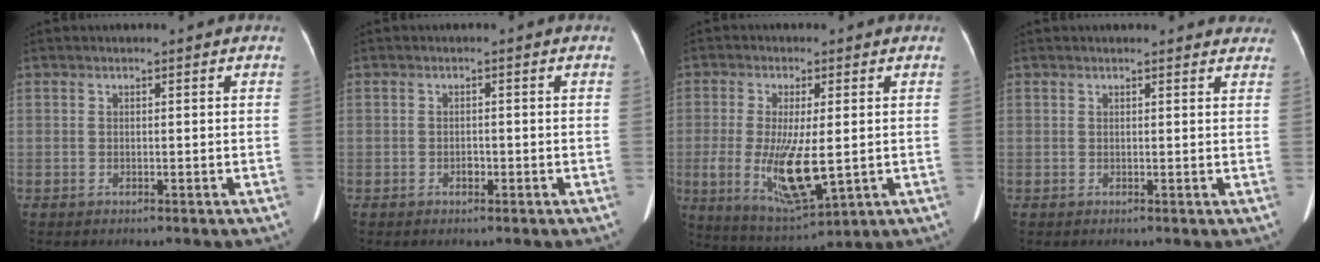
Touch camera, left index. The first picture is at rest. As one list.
[{"total": 0.9, "force": [-0.5, 0.5, 0.5], "torque": [-0.008, 0.001, -0.006]}, {"total": 10.5, "force": [-1.3, 2.7, 10.0], "torque": [-0.195, -0.028, -0.008]}, {"total": 7.9, "force": [7.4, 1.9, 1.9], "torque": [-0.003, 0.008, 0.063]}]